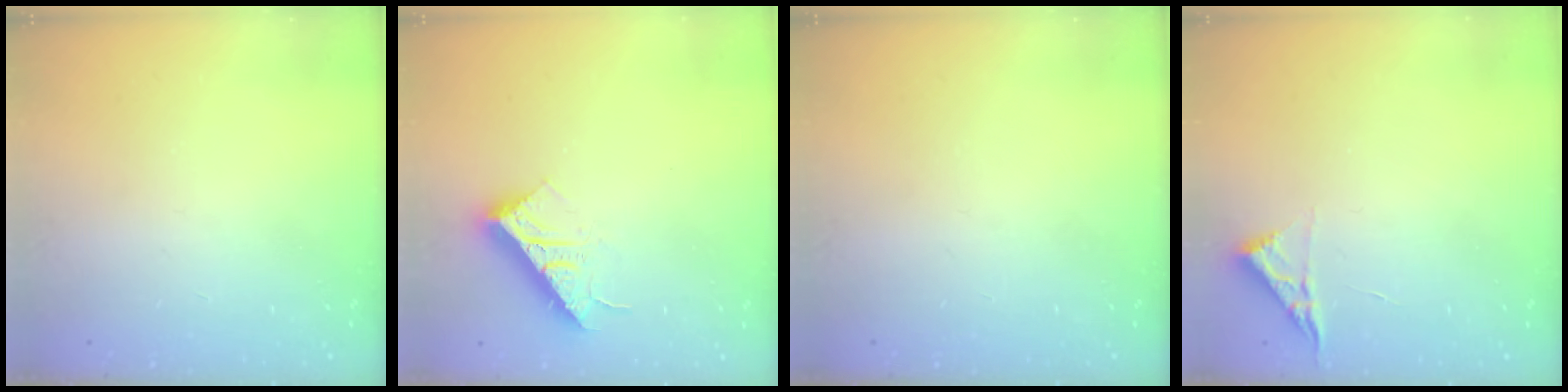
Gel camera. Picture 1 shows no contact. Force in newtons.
{"total": 14.2, "press": 14.1, "slide": 0.5}
{"total": 0.0}
{"total": 5.1, "press": 5.0, "slide": 0.7}